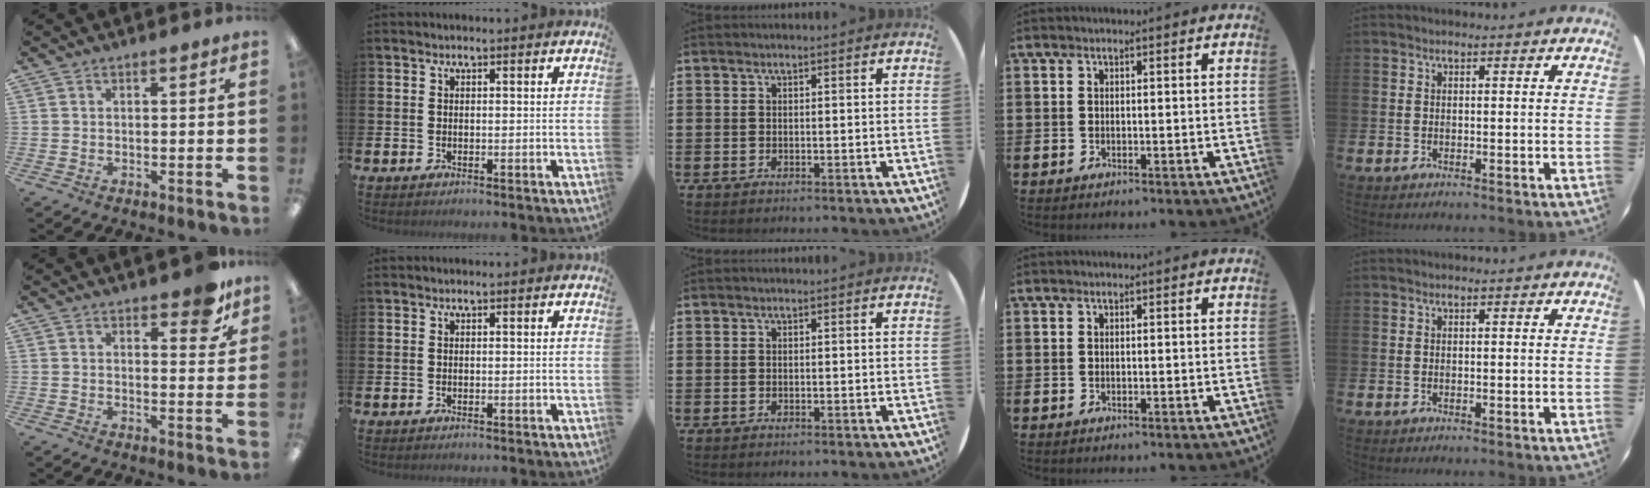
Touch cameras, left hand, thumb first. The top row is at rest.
{"thumb": {"total": 6.4, "force": [4.8, 2.8, 3.3], "torque": [-0.029, -0.026, 0.078]}}